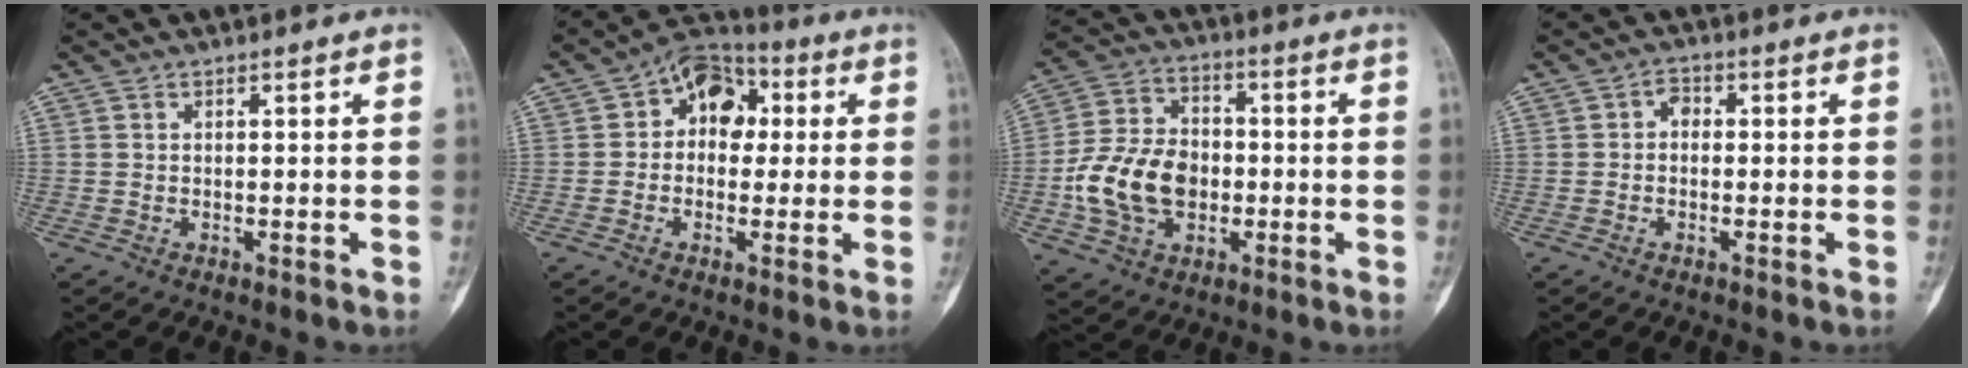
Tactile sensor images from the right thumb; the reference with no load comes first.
{"total": 10.1, "force": [1.8, 7.3, 6.8], "torque": [-0.063, 0.022, 0.014]}
{"total": 14.7, "force": [-2.4, 10.6, 10.0], "torque": [-0.172, 0.024, -0.043]}
{"total": 2.2, "force": [-0.1, 1.6, 1.5], "torque": [-0.015, 0.009, -0.011]}